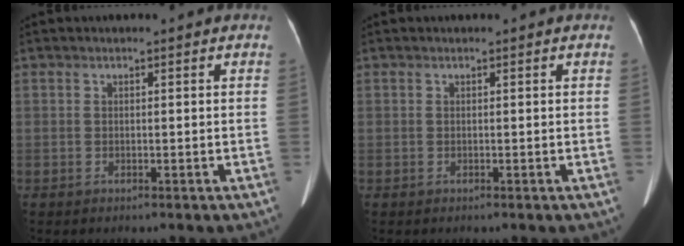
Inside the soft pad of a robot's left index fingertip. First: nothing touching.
{"total": 0.0}